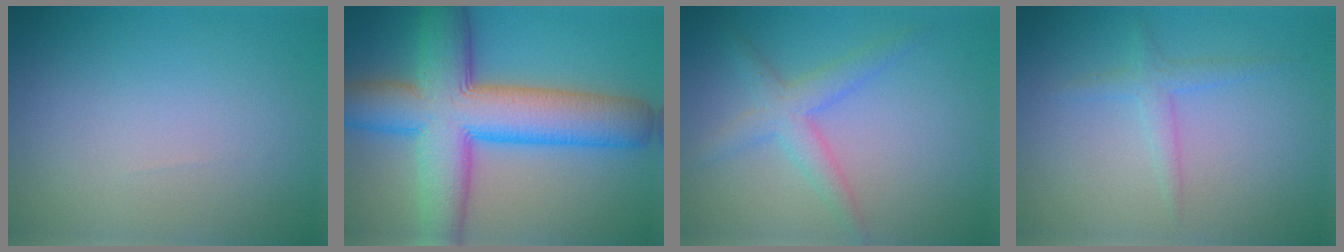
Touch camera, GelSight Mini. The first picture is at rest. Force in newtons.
{"total": 12.3, "press": 12.3, "slide": 0.3}
{"total": 2.9, "press": 2.9, "slide": 0.1}
{"total": 1.6, "press": 1.6, "slide": 0.1}